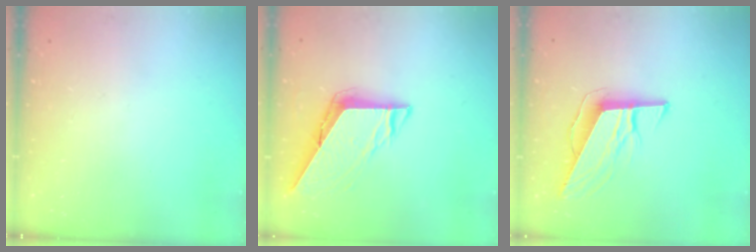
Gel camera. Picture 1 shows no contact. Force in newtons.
{"total": 8.0, "press": 8.0, "slide": 0.5}
{"total": 10.7, "press": 10.3, "slide": 2.6}